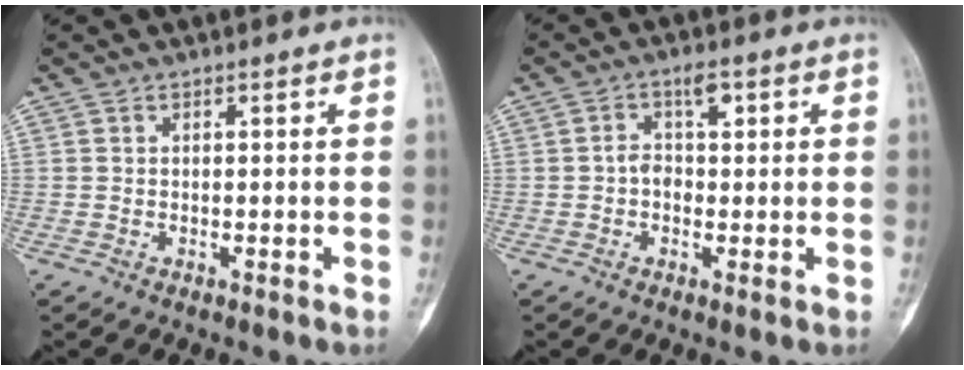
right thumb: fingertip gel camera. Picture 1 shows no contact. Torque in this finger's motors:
{"motor_torque": [0.66, 0.32, 0.66, 0.01, 0.03]}